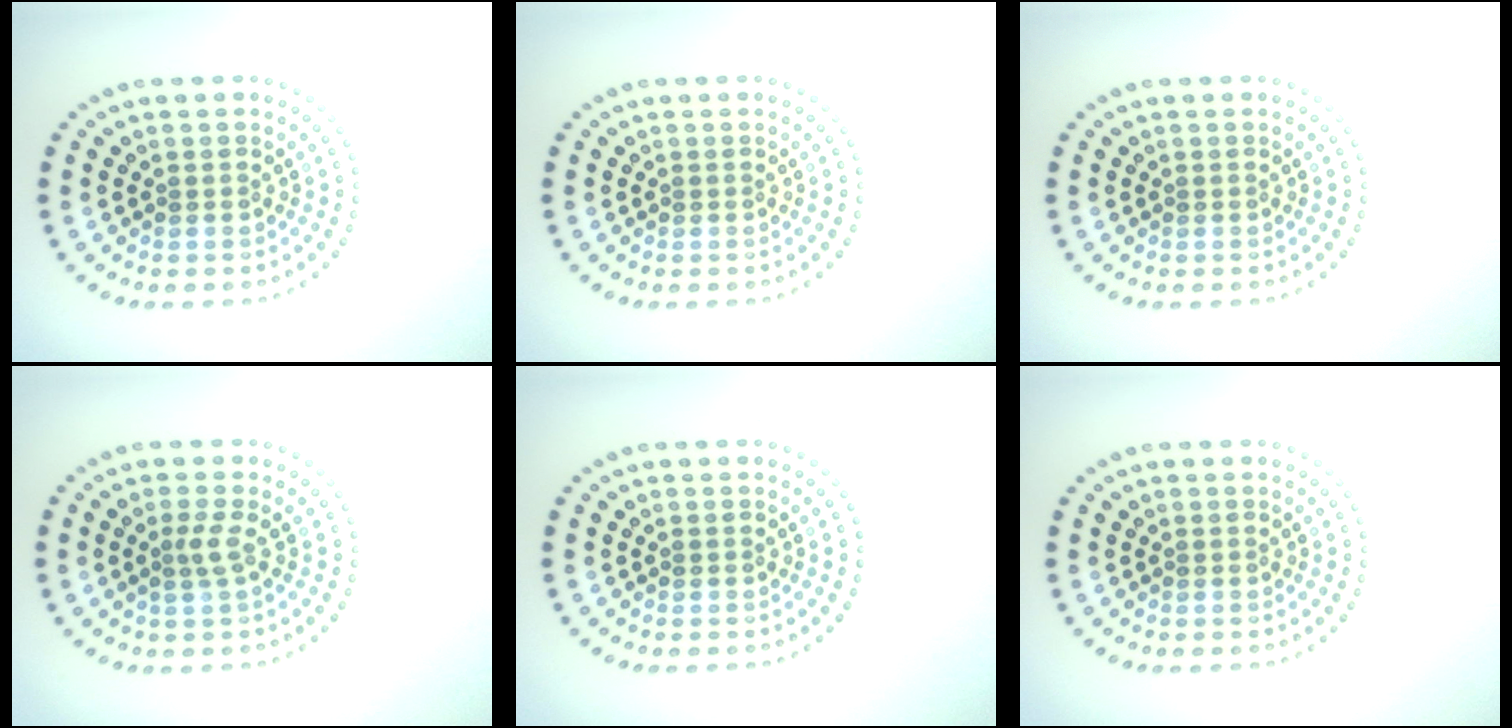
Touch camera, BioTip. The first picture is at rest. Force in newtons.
{"total": 0.0}
{"total": 0.0}
{"total": 1.3, "press": 1.1, "slide": 0.8}
{"total": 0.0}
{"total": 0.0}